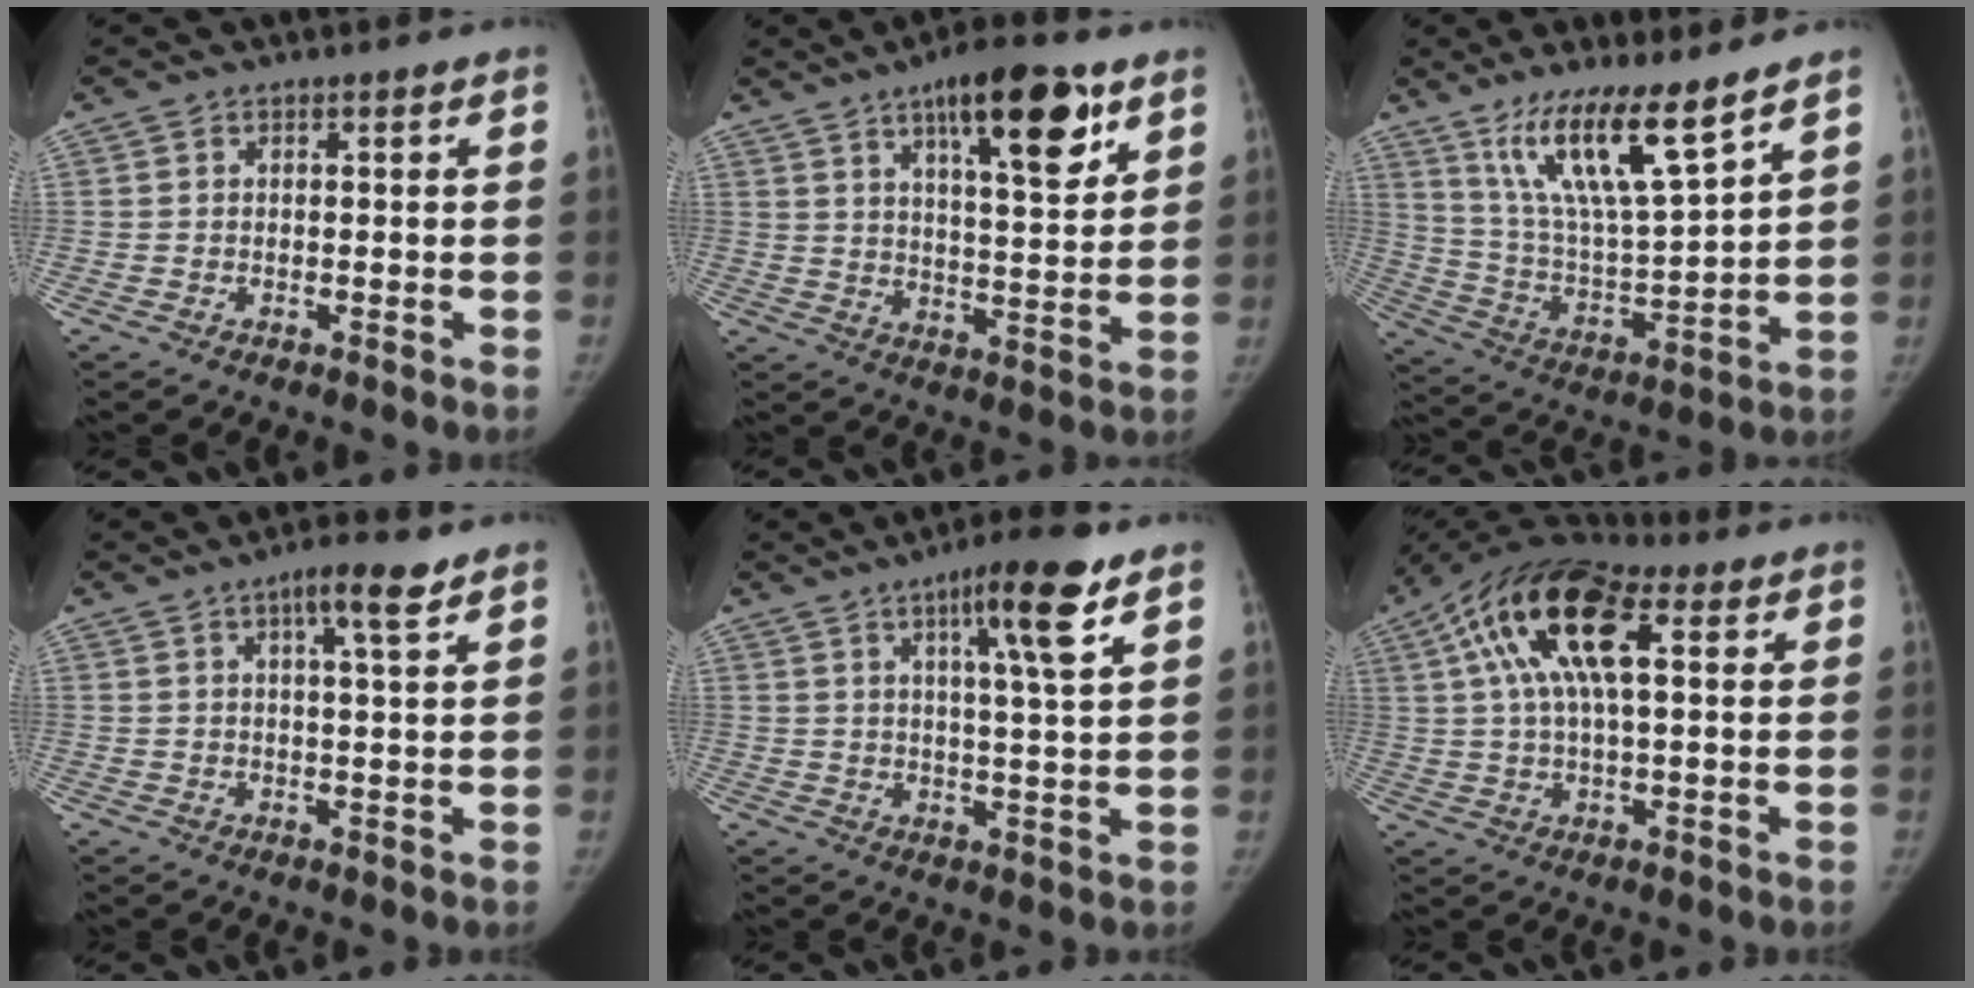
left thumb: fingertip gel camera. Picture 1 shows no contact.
{"total": 15.6, "force": [8.6, 4.6, 12.2], "torque": [-0.157, -0.040, 0.133]}
{"total": 15.7, "force": [10.7, 2.3, 11.3], "torque": [-0.193, -0.066, 0.211]}
{"total": 5.7, "force": [3.4, 0.8, 4.5], "torque": [-0.071, -0.014, 0.055]}
{"total": 10.5, "force": [5.6, 0.9, 8.8], "torque": [-0.135, -0.026, 0.086]}
{"total": 17.6, "force": [5.6, 7.8, 14.7], "torque": [-0.273, 0.025, 0.090]}